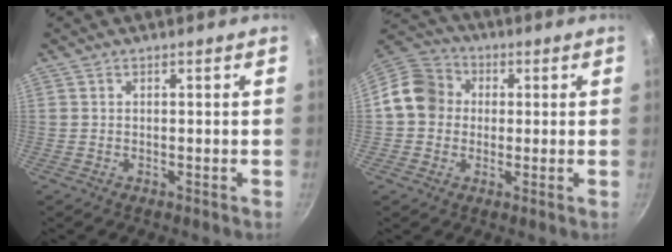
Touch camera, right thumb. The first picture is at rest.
{"total": 10.4, "force": [0.4, 9.3, 4.5], "torque": [-0.048, 0.028, -0.013]}